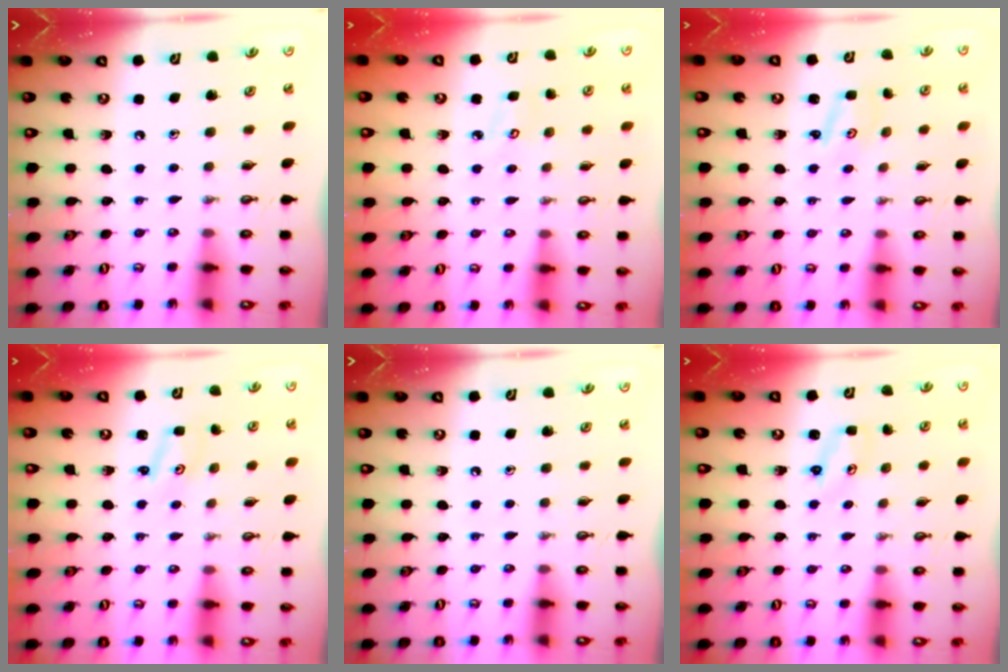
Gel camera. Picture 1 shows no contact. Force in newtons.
{"total": 3.9, "press": 3.9, "slide": 0.4}
{"total": 1.3, "press": 1.3, "slide": 0.2}
{"total": 1.4, "press": 1.4, "slide": 0.2}
{"total": 0.0}
{"total": 2.3, "press": 2.3, "slide": 0.2}